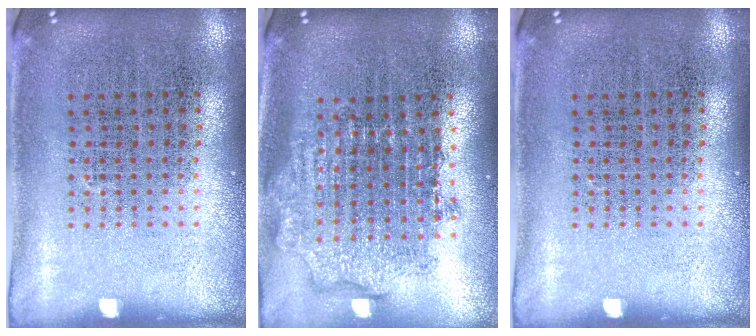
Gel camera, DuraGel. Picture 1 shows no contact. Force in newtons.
{"total": 1.8, "press": 1.5, "slide": 1.1}
{"total": 0.0}